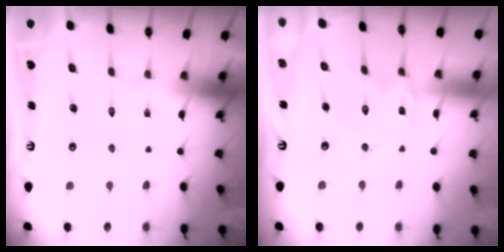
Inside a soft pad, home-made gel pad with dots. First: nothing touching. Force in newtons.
{"total": 0.0}